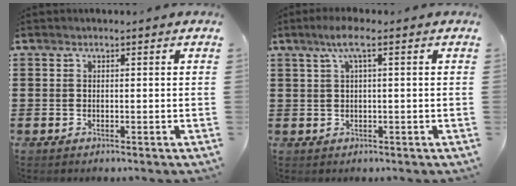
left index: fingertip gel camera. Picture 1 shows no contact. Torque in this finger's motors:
{"motor_torque": [0.76, -0.68, 0.41, 0.05]}